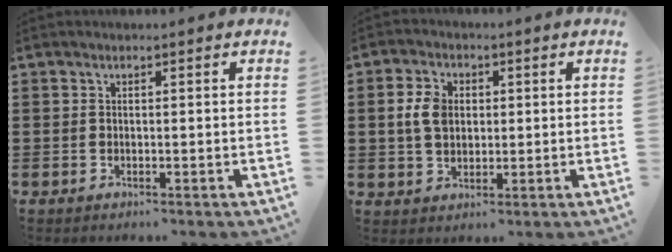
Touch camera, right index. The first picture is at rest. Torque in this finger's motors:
{"motor_torque": [1.11, 1.03, 0.19, 0.10]}